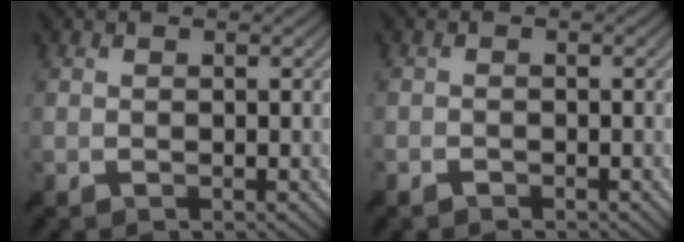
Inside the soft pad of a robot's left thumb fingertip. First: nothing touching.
{"total": 1.1, "force": [-0.9, 0.4, 0.3], "torque": [-0.006, -0.002, -0.018]}